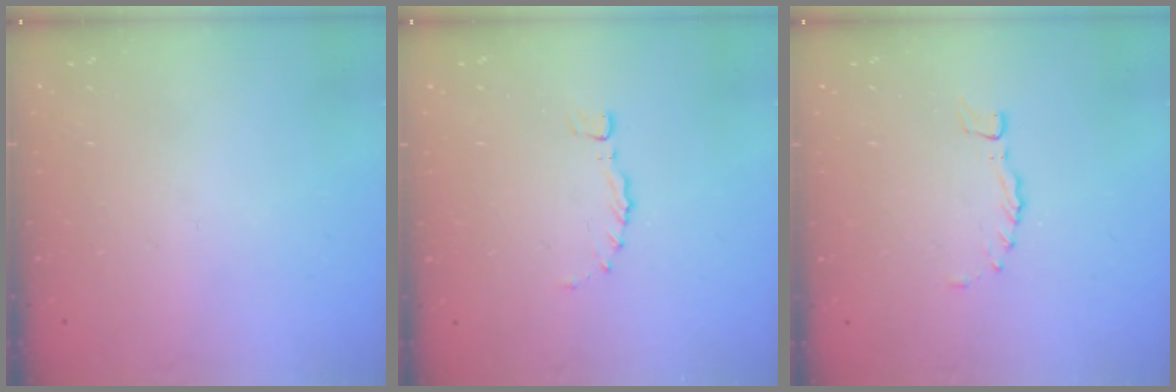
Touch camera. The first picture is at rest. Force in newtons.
{"total": 0.0}
{"total": 0.0}